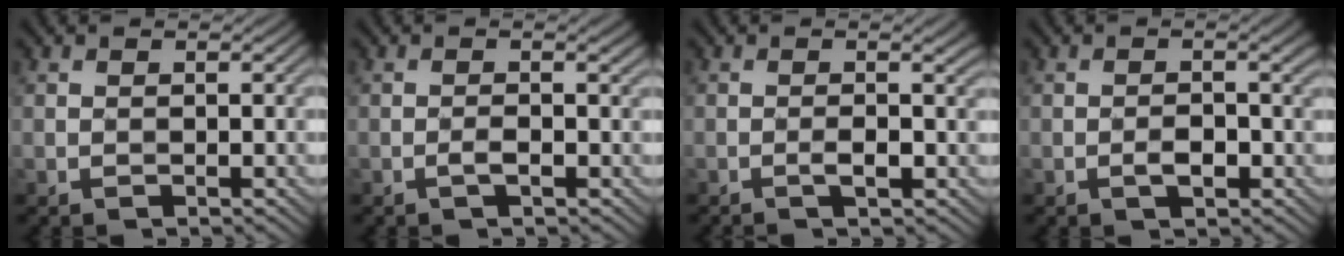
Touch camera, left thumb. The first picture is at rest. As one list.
[{"total": 1.7, "force": [-0.6, 0.0, 1.6], "torque": [-0.032, 0.006, -0.011]}, {"total": 2.7, "force": [-0.6, 0.0, 2.6], "torque": [-0.044, 0.005, -0.012]}, {"total": 2.6, "force": [-0.8, 0.8, 2.3], "torque": [-0.041, 0.002, -0.012]}]